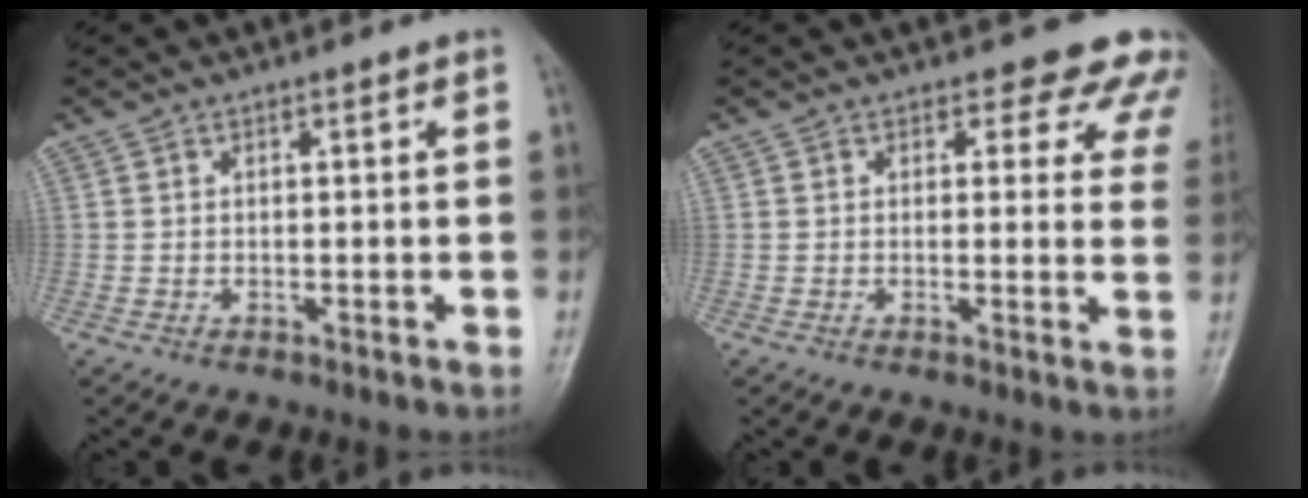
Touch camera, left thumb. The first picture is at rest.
{"total": 8.9, "force": [7.4, 4.2, 2.5], "torque": [0.023, -0.033, 0.054]}